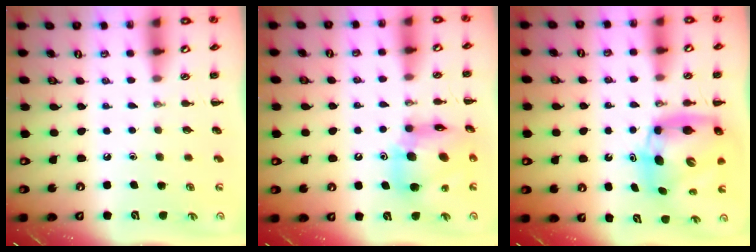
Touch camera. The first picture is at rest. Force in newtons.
{"total": 14.4, "press": 13.7, "slide": 4.5}
{"total": 9.0, "press": 8.7, "slide": 2.3}